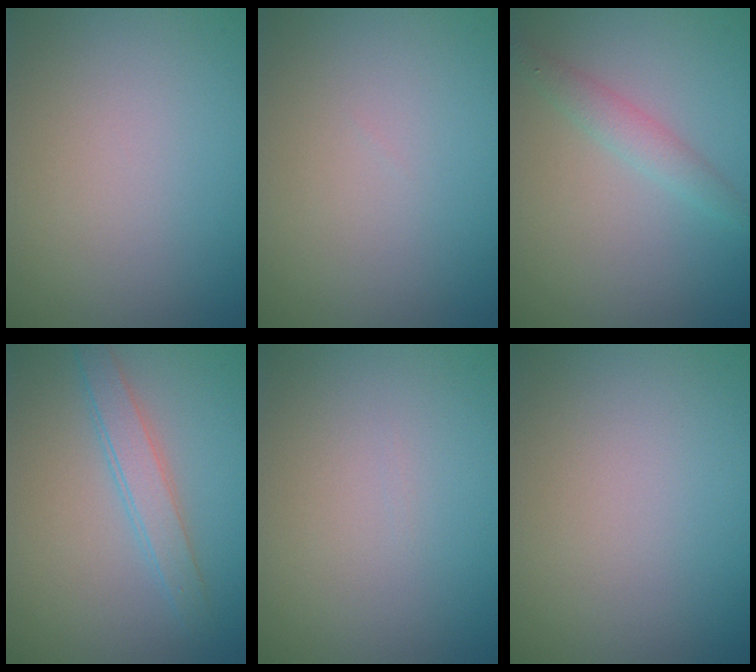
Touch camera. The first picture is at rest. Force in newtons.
{"total": 0.0}
{"total": 1.8, "press": 1.8, "slide": 0.1}
{"total": 2.5, "press": 2.5, "slide": 0.2}
{"total": 0.0}
{"total": 0.0}